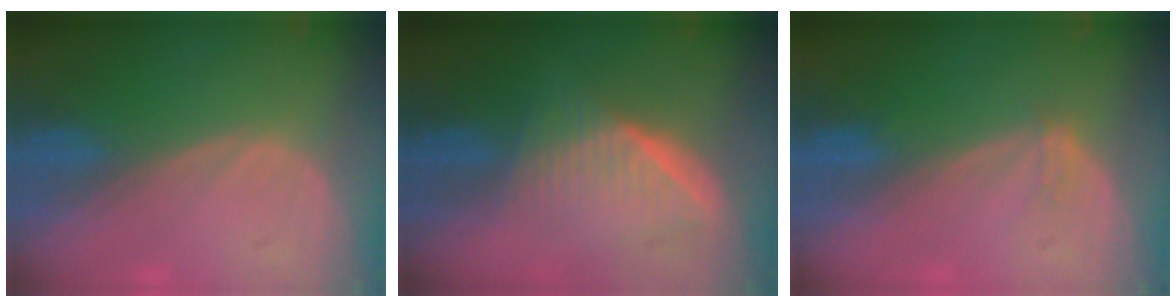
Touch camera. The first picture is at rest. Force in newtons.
{"total": 6.7, "press": 6.0, "slide": 3.0}
{"total": 1.5, "press": 1.1, "slide": 1.0}